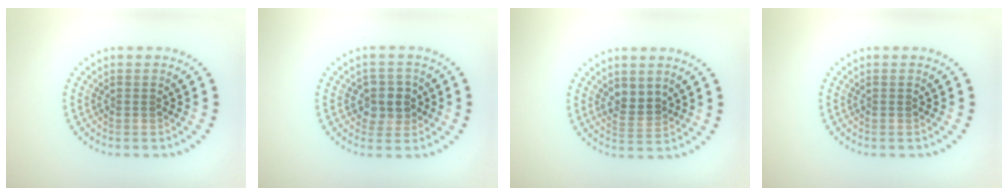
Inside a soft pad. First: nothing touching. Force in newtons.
{"total": 2.6, "press": 2.4, "slide": 0.9}
{"total": 2.0, "press": 1.8, "slide": 0.9}
{"total": 0.0}